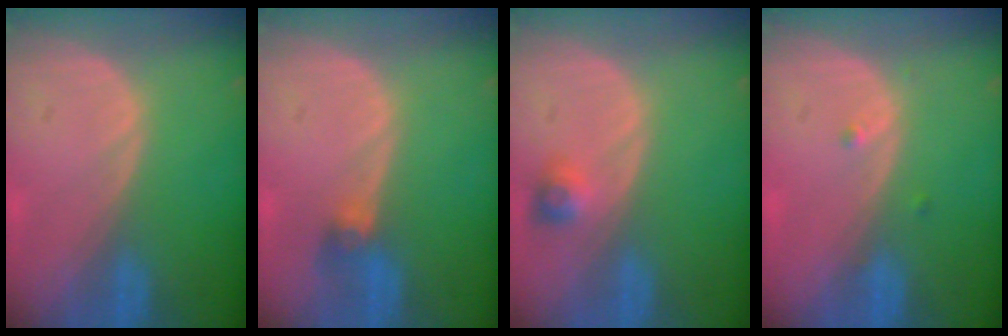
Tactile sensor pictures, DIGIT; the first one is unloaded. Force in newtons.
{"total": 2.8, "press": 2.6, "slide": 1.0}
{"total": 2.6, "press": 2.4, "slide": 1.0}
{"total": 1.0, "press": 0.8, "slide": 0.6}